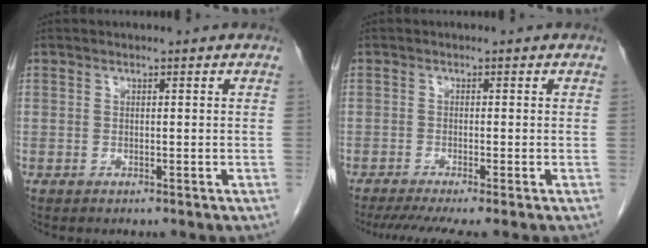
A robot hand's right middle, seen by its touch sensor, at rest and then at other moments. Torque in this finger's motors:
{"motor_torque": [0.58, -0.43, 0.10, 0.05]}